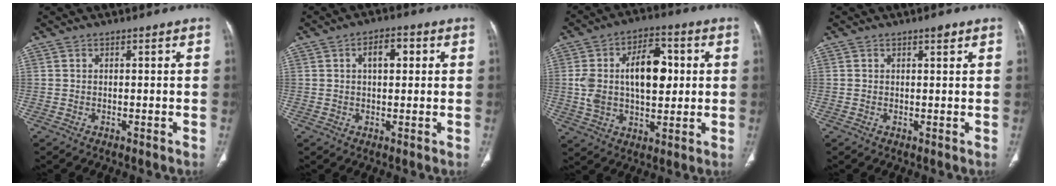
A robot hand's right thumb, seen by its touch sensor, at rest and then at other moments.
{"total": 4.9, "force": [1.3, 2.7, 3.9], "torque": [-0.049, 0.010, 0.016]}
{"total": 15.6, "force": [2.1, 8.9, 12.6], "torque": [-0.195, 0.016, 0.039]}
{"total": 1.1, "force": [0.6, 0.4, 0.8], "torque": [-0.005, 0.000, 0.006]}